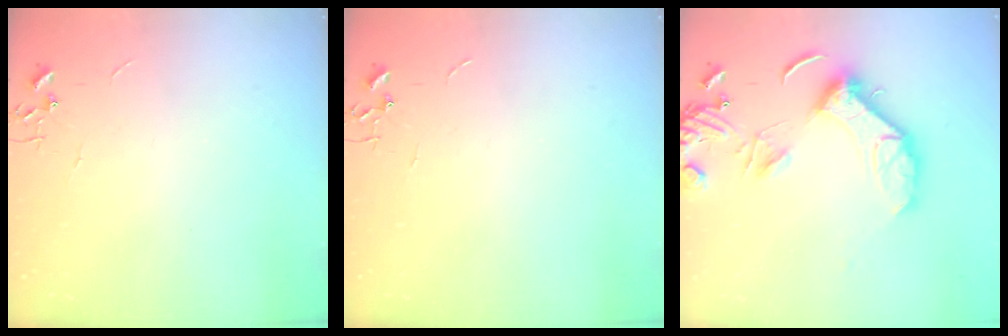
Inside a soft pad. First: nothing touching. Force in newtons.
{"total": 0.0}
{"total": 14.7, "press": 14.6, "slide": 1.9}